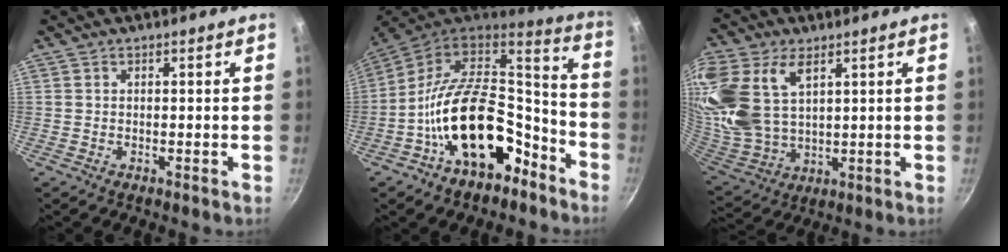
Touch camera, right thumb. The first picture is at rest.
{"total": 22.5, "force": [-8.7, 13.5, 15.8], "torque": [-0.216, 0.085, -0.141]}
{"total": 20.4, "force": [8.3, 12.6, 13.7], "torque": [-0.304, -0.007, 0.177]}